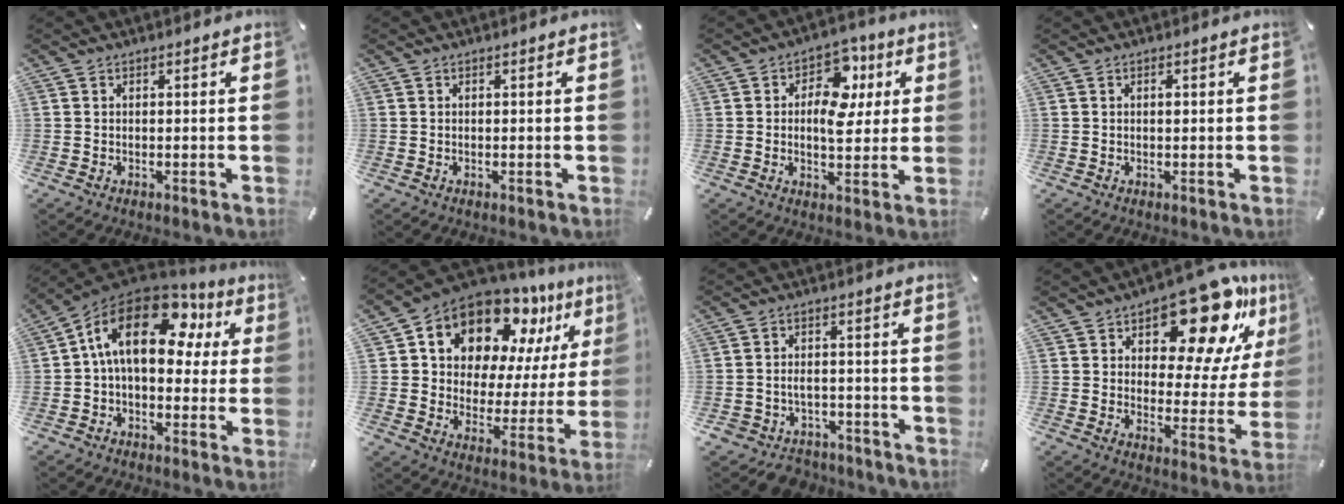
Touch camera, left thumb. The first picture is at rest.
{"total": 0.0}
{"total": 11.4, "force": [2.6, 7.8, 7.8], "torque": [-0.103, -0.005, 0.043]}
{"total": 0.8, "force": [0.2, 0.3, 0.7], "torque": [-0.014, 0.000, 0.002]}
{"total": 18.7, "force": [5.5, 10.9, 14.2], "torque": [-0.253, -0.012, 0.090]}
{"total": 14.0, "force": [11.1, 7.5, 4.0], "torque": [-0.090, -0.098, 0.200]}
{"total": 4.7, "force": [-2.9, 3.6, 1.0], "torque": [-0.025, 0.010, -0.056]}
{"total": 19.4, "force": [13.8, 8.0, 11.0], "torque": [-0.153, -0.105, 0.231]}